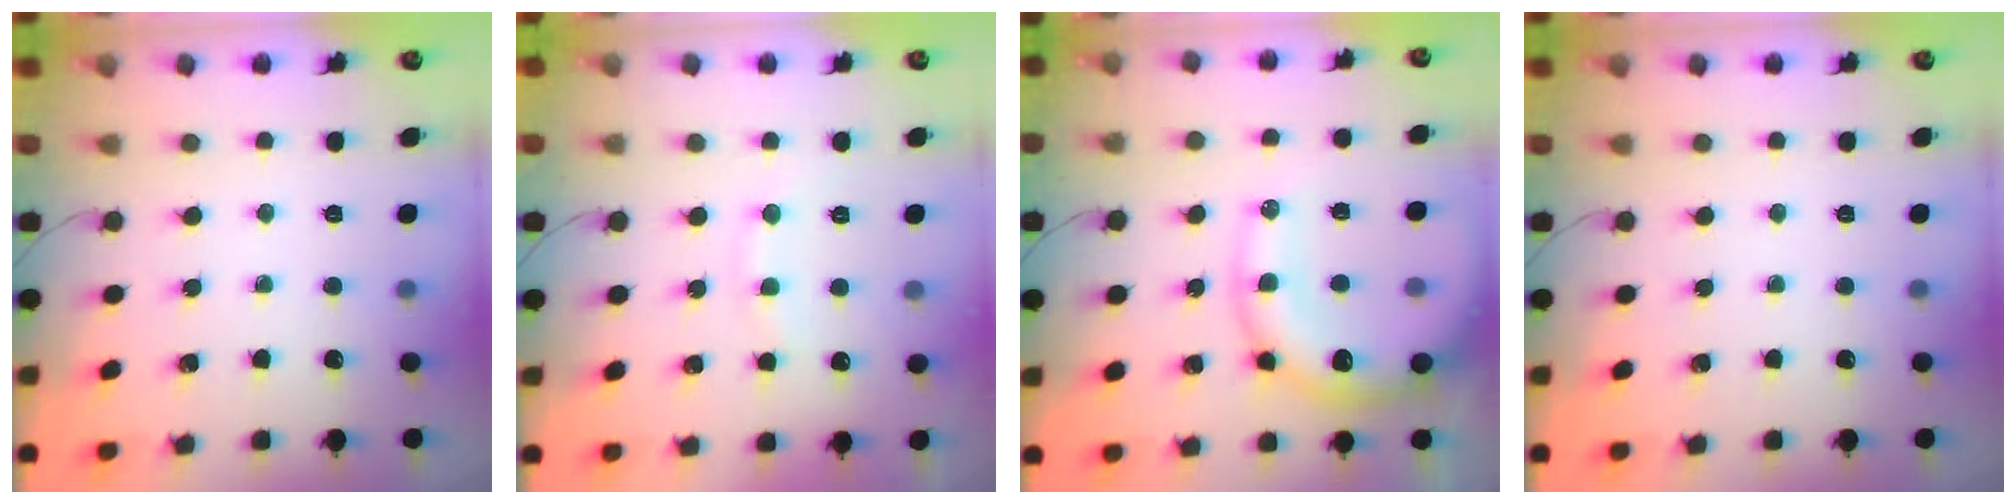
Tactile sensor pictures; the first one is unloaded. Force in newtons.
{"total": 6.8, "press": 6.7, "slide": 1.6}
{"total": 18.5, "press": 18.1, "slide": 3.8}
{"total": 0.0}